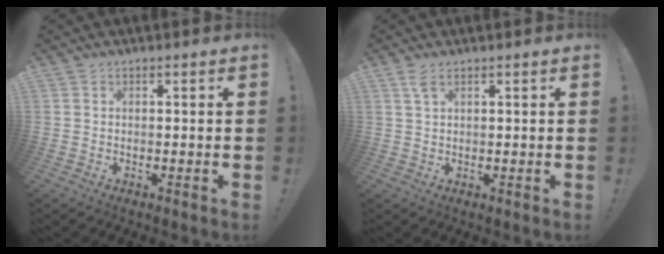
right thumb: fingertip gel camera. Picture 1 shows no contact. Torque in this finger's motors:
{"motor_torque": [0.00, -0.01, 0.06, 0.07, 0.00]}